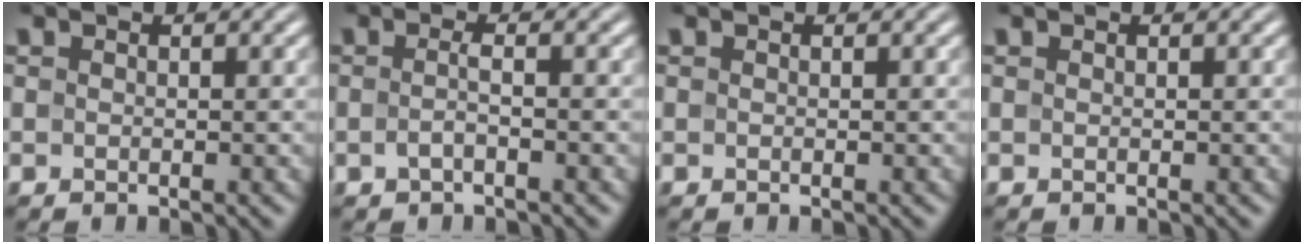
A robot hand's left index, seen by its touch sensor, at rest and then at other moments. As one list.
[{"total": 1.3, "force": [-0.5, 0.3, 1.2], "torque": [-0.027, -0.003, -0.011]}, {"total": 0.0}, {"total": 0.0}]